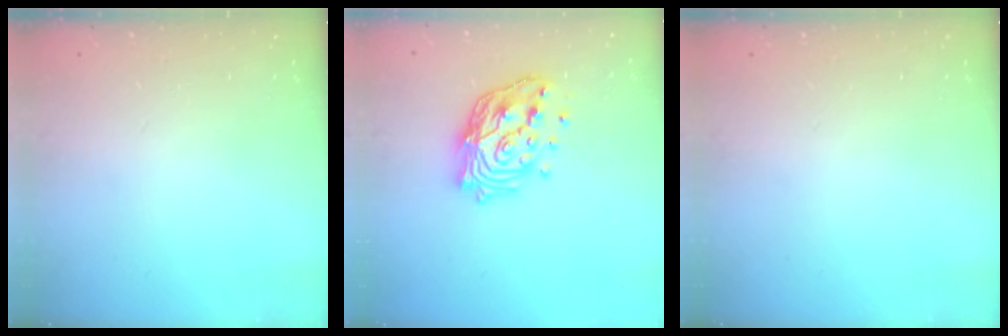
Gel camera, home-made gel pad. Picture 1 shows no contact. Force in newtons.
{"total": 16.7, "press": 16.7, "slide": 1.5}
{"total": 0.0}